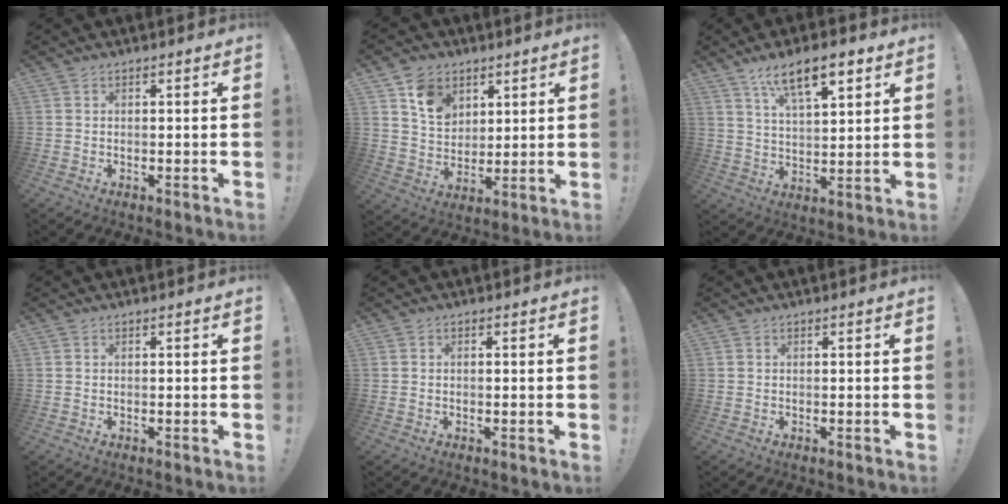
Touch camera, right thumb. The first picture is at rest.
{"total": 11.2, "force": [6.4, 8.1, 4.3], "torque": [-0.067, -0.031, 0.125]}
{"total": 12.0, "force": [7.2, 4.1, 8.7], "torque": [-0.137, -0.027, 0.123]}
{"total": 0.0}
{"total": 0.0}
{"total": 0.0}